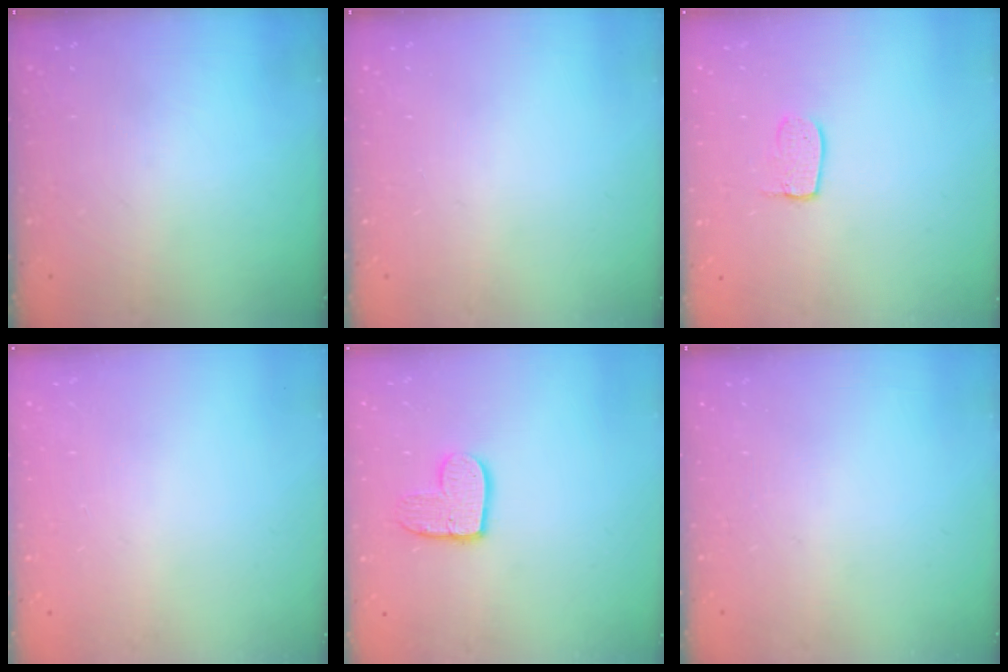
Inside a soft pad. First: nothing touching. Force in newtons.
{"total": 0.0}
{"total": 5.5, "press": 5.5, "slide": 0.4}
{"total": 0.0}
{"total": 10.7, "press": 10.7, "slide": 1.0}
{"total": 0.0}